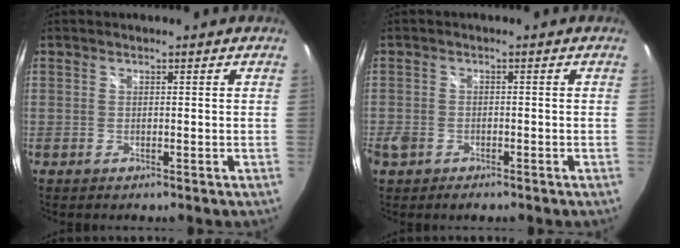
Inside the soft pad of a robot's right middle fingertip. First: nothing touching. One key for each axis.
{"total": 3.8, "fx": -2.3, "fy": 2.2, "fz": 2.0, "tx": -0.050, "ty": -0.007, "tz": -0.043}